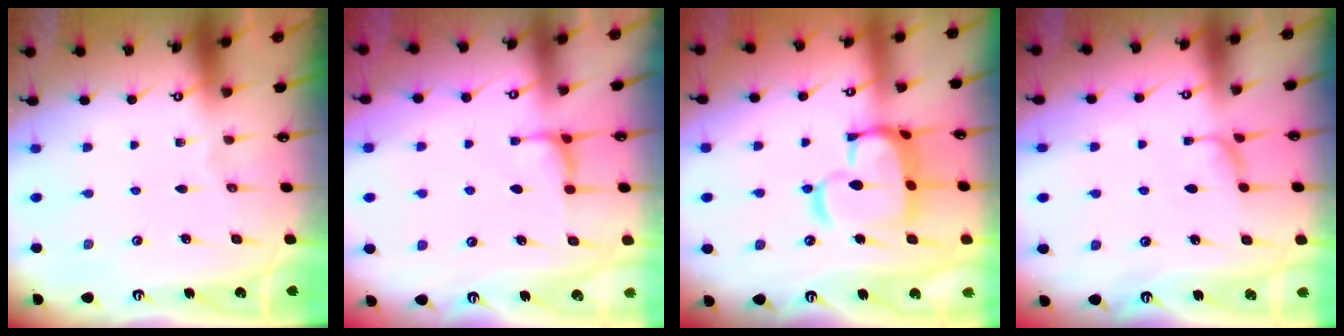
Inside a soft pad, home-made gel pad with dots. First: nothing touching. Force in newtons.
{"total": 1.2, "press": 1.0, "slide": 0.7}
{"total": 11.8, "press": 11.7, "slide": 1.3}
{"total": 1.6, "press": 1.5, "slide": 0.6}